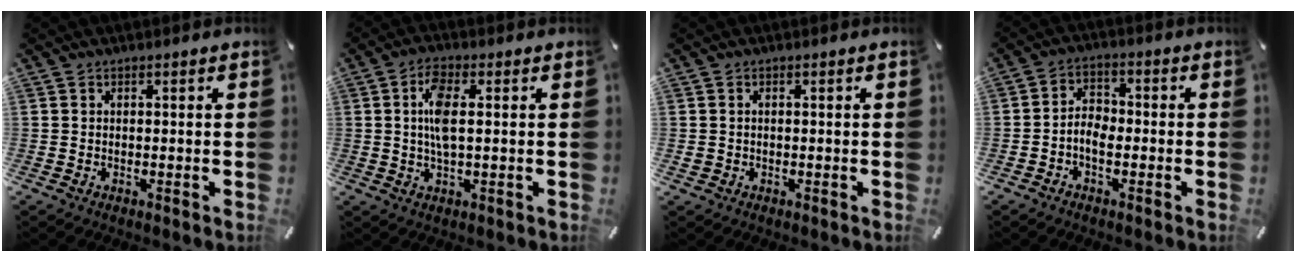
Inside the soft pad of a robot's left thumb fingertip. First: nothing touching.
{"total": 6.6, "force": [0.9, 2.5, 6.1], "torque": [-0.134, 0.003, 0.011]}
{"total": 0.9, "force": [-0.2, 0.9, 0.4], "torque": [-0.007, 0.005, -0.006]}
{"total": 4.3, "force": [-2.2, 2.8, 2.5], "torque": [-0.047, 0.015, -0.042]}